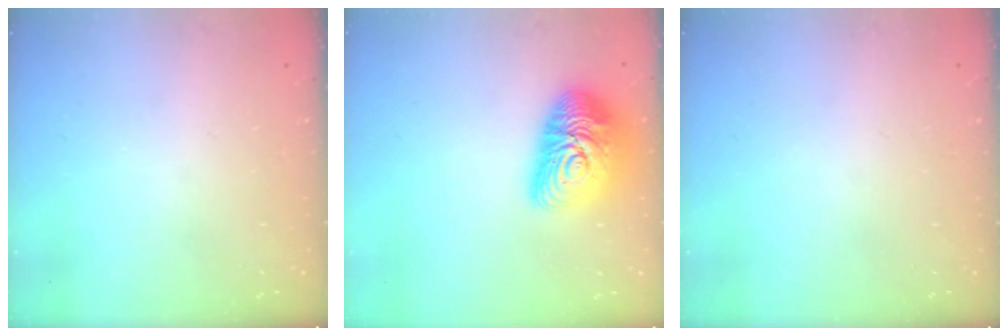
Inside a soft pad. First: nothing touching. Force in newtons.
{"total": 15.9, "press": 15.9, "slide": 1.0}
{"total": 0.0}